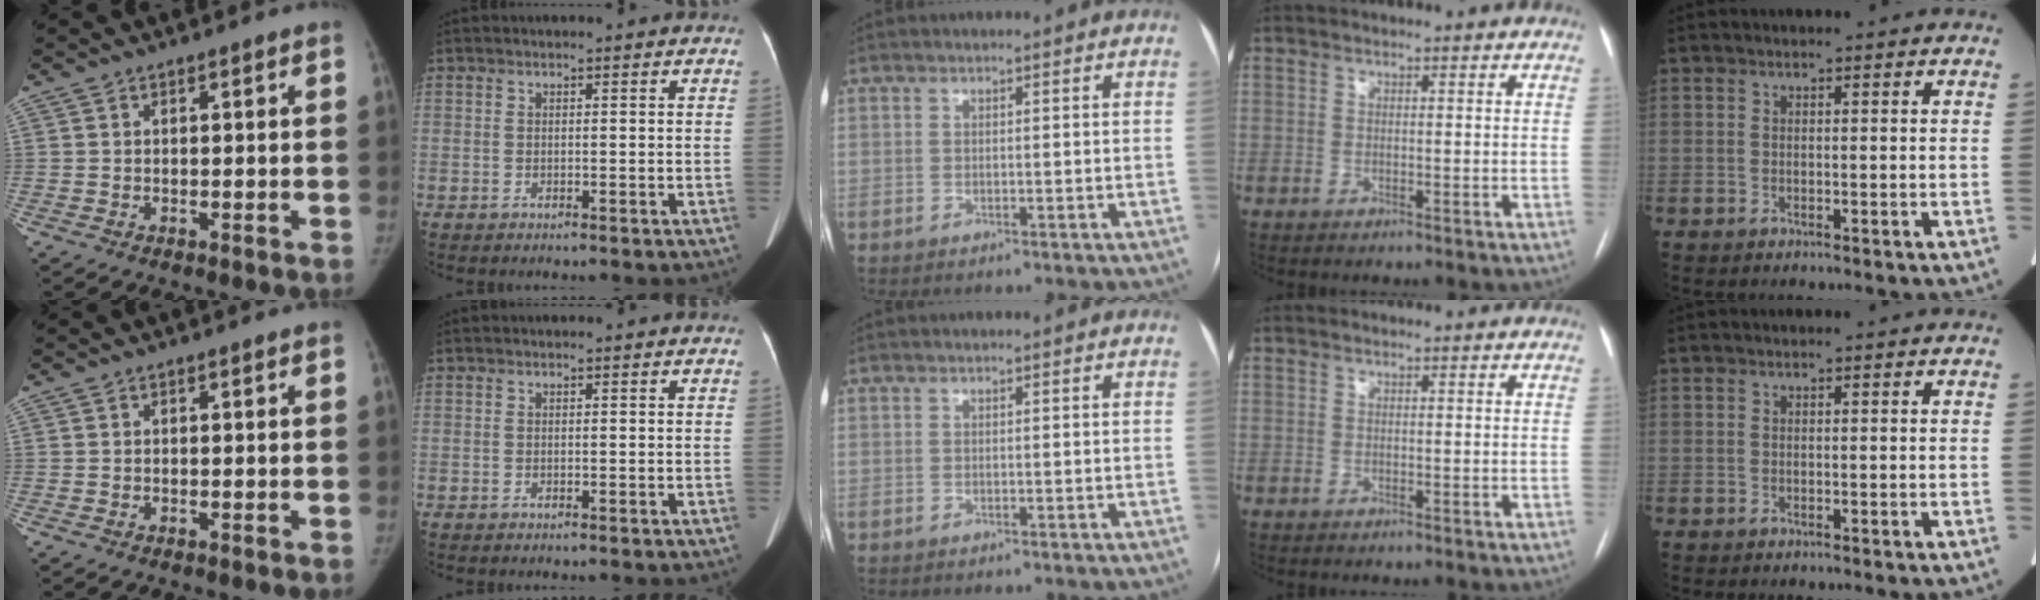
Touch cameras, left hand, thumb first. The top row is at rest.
{}